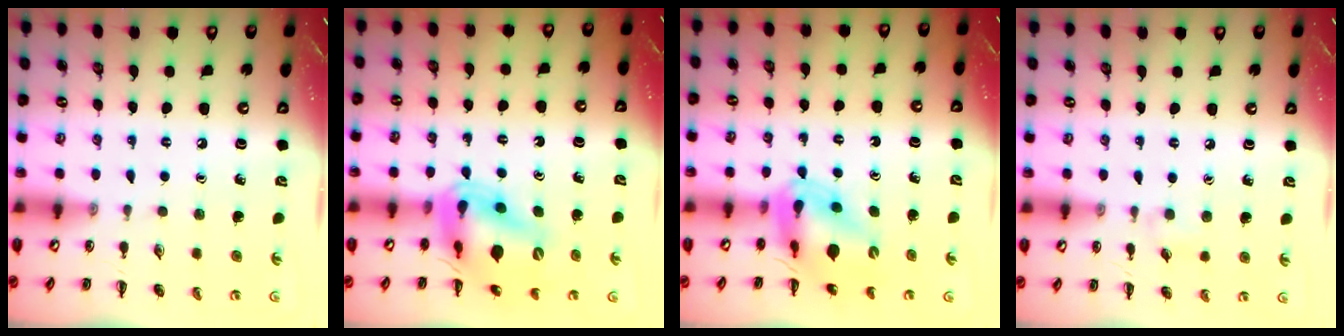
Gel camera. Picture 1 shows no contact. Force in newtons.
{"total": 14.8, "press": 14.0, "slide": 4.6}
{"total": 12.8, "press": 12.2, "slide": 3.8}
{"total": 4.7, "press": 4.4, "slide": 1.7}